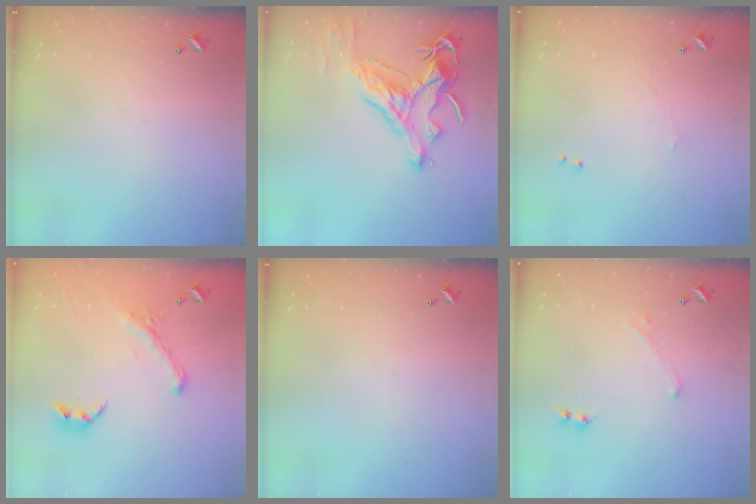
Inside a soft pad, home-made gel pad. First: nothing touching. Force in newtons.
{"total": 5.6, "press": 5.5, "slide": 1.4}
{"total": 0.7, "press": 0.1, "slide": 0.7}
{"total": 2.6, "press": 2.3, "slide": 1.3}
{"total": 0.0}
{"total": 0.0}